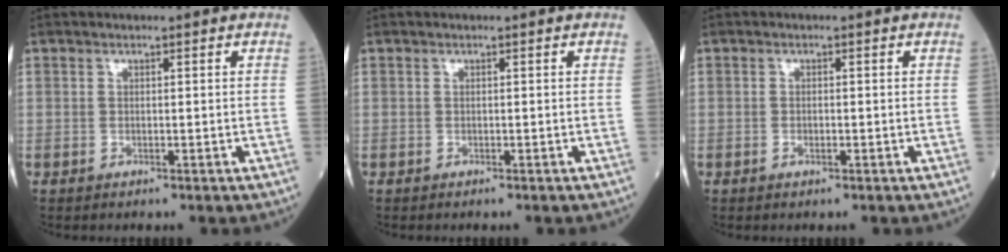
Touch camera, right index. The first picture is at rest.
{"total": 0.0}
{"total": 1.0, "force": [-0.4, 0.3, 0.9], "torque": [-0.014, 0.000, -0.007]}